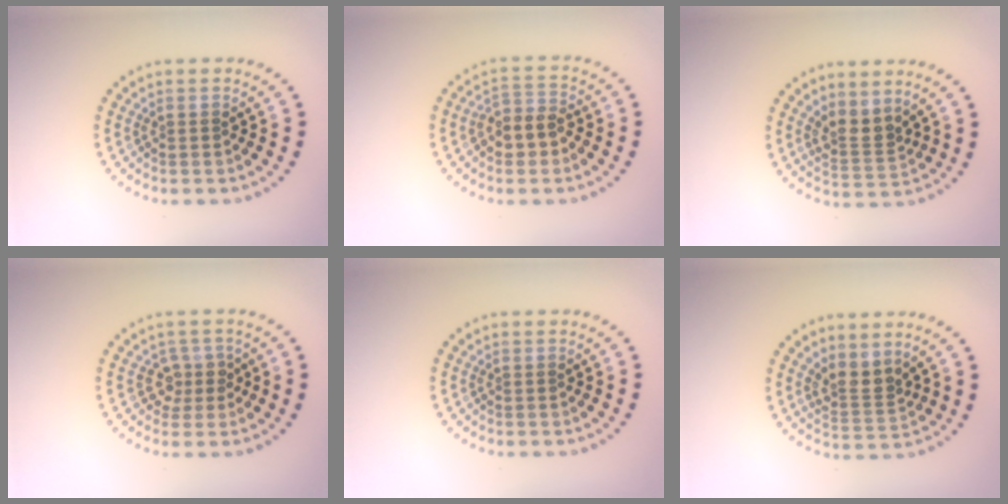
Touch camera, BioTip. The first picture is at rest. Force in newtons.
{"total": 3.2, "press": 2.9, "slide": 1.3}
{"total": 2.7, "press": 1.9, "slide": 1.9}
{"total": 2.1, "press": 1.6, "slide": 1.3}
{"total": 0.0}
{"total": 2.6, "press": 1.9, "slide": 1.8}